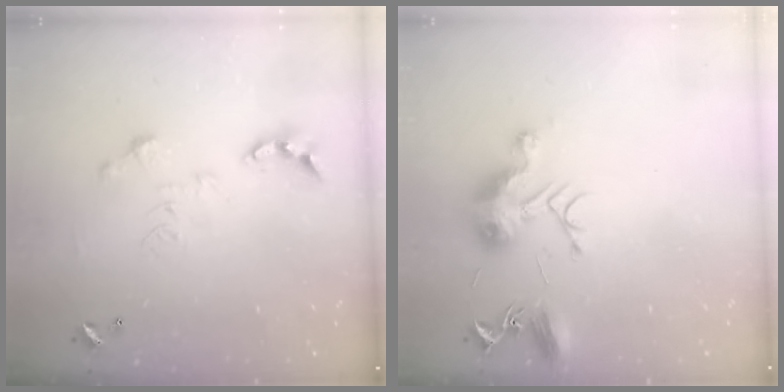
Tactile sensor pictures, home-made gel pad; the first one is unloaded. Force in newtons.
{"total": 9.6, "press": 9.6, "slide": 0.4}